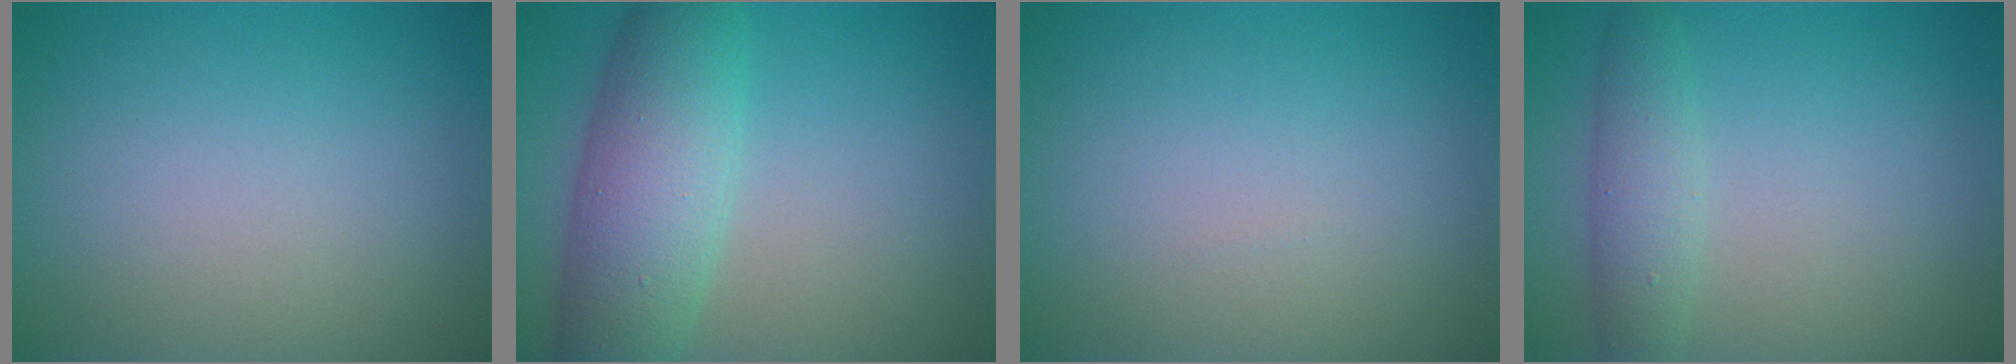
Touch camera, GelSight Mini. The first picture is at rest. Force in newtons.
{"total": 7.4, "press": 7.4, "slide": 0.2}
{"total": 0.0}
{"total": 2.8, "press": 2.8, "slide": 0.0}